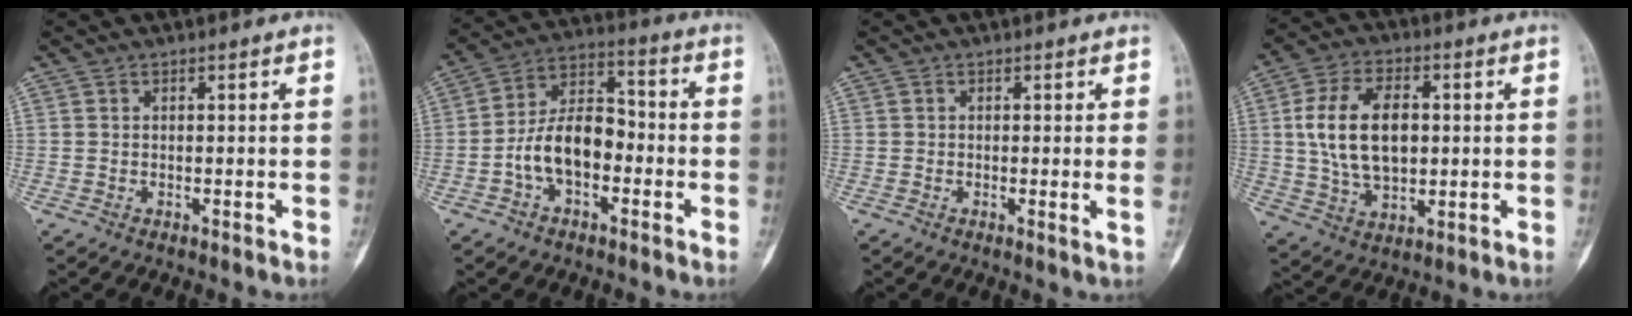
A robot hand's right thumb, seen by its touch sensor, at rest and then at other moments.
{"total": 11.7, "force": [-3.1, 7.1, 8.8], "torque": [-0.142, 0.048, -0.065]}
{"total": 1.3, "force": [0.2, -0.1, 1.3], "torque": [-0.021, -0.003, -0.001]}
{"total": 14.6, "force": [1.6, 9.0, 11.4], "torque": [-0.189, 0.003, 0.031]}